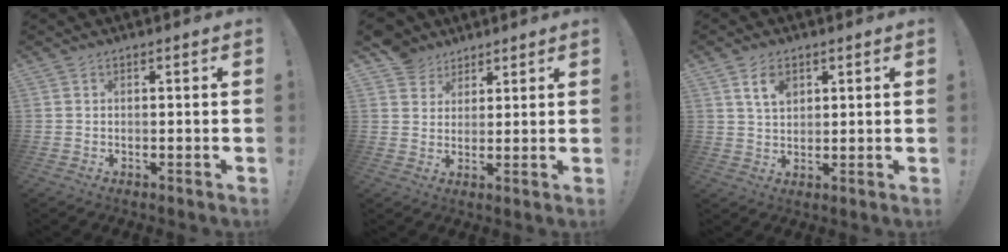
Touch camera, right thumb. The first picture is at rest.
{"total": 6.6, "force": [4.6, 4.7, 0.5], "torque": [-0.013, -0.033, 0.091]}
{"total": 6.3, "force": [3.0, 3.9, 3.9], "torque": [-0.063, -0.007, 0.055]}